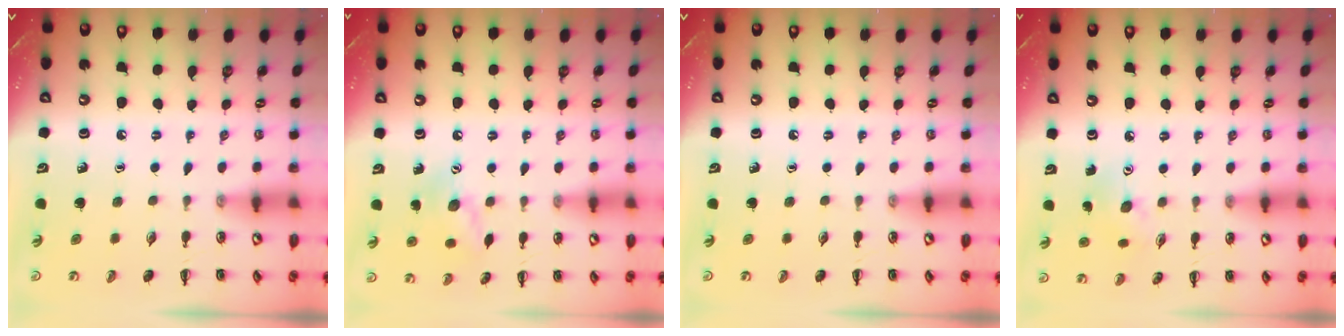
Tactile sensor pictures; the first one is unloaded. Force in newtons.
{"total": 9.3, "press": 9.2, "slide": 0.7}
{"total": 0.0}
{"total": 4.5, "press": 4.4, "slide": 0.5}